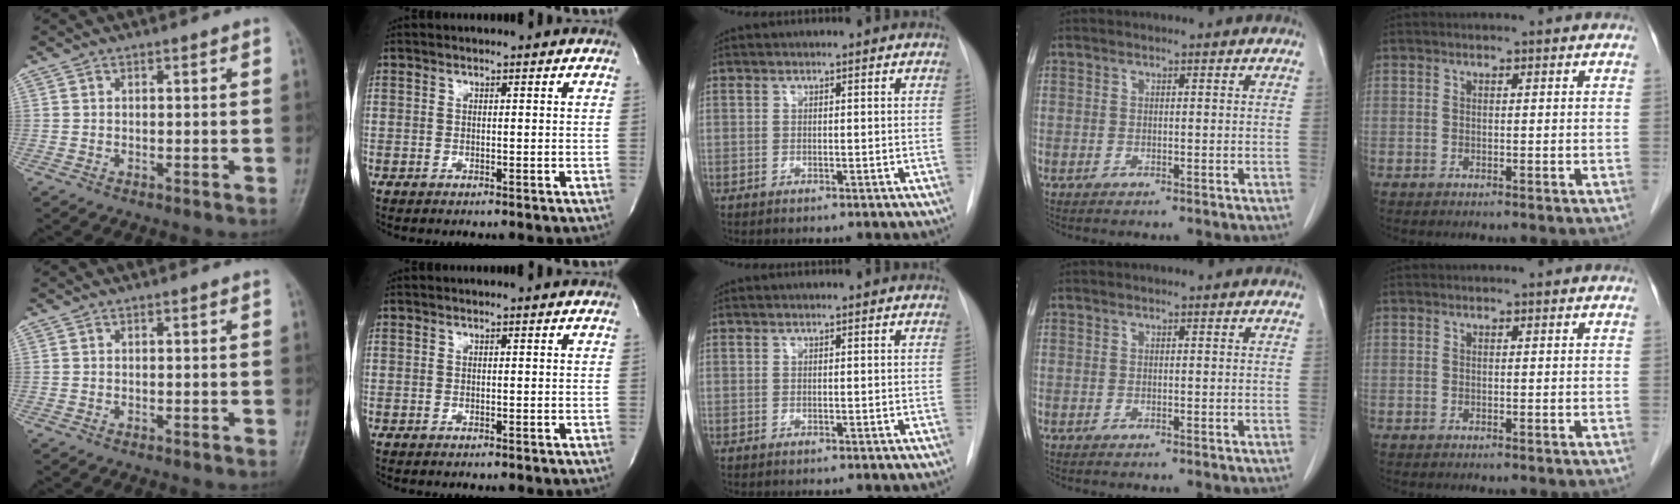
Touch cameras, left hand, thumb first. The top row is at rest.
{}